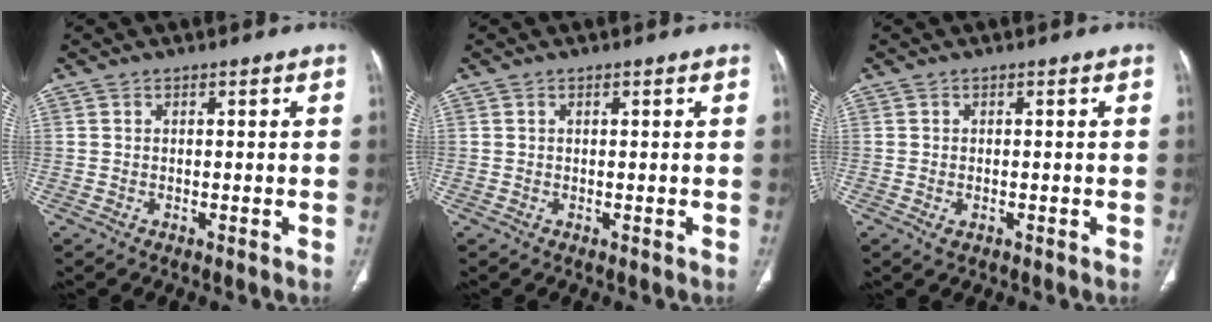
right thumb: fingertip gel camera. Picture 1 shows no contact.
{"total": 0.0}
{"total": 1.3, "force": [-0.5, 0.8, 1.0], "torque": [-0.020, 0.003, -0.003]}